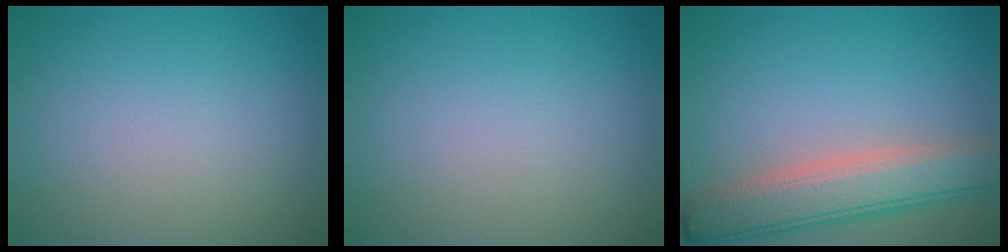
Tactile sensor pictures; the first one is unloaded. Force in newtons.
{"total": 0.0}
{"total": 5.6, "press": 5.6, "slide": 0.3}